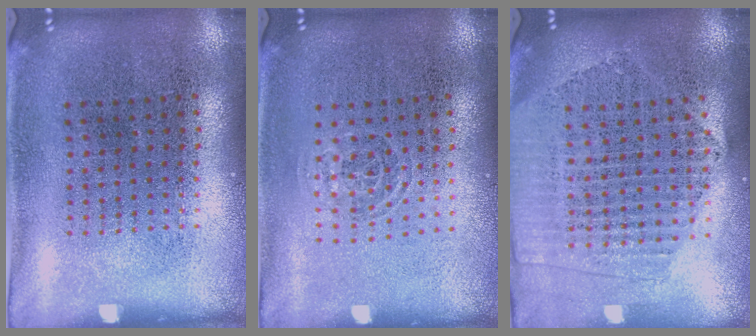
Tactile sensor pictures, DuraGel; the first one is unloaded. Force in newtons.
{"total": 0.7, "press": 0.5, "slide": 0.6}
{"total": 2.0, "press": 1.8, "slide": 0.9}